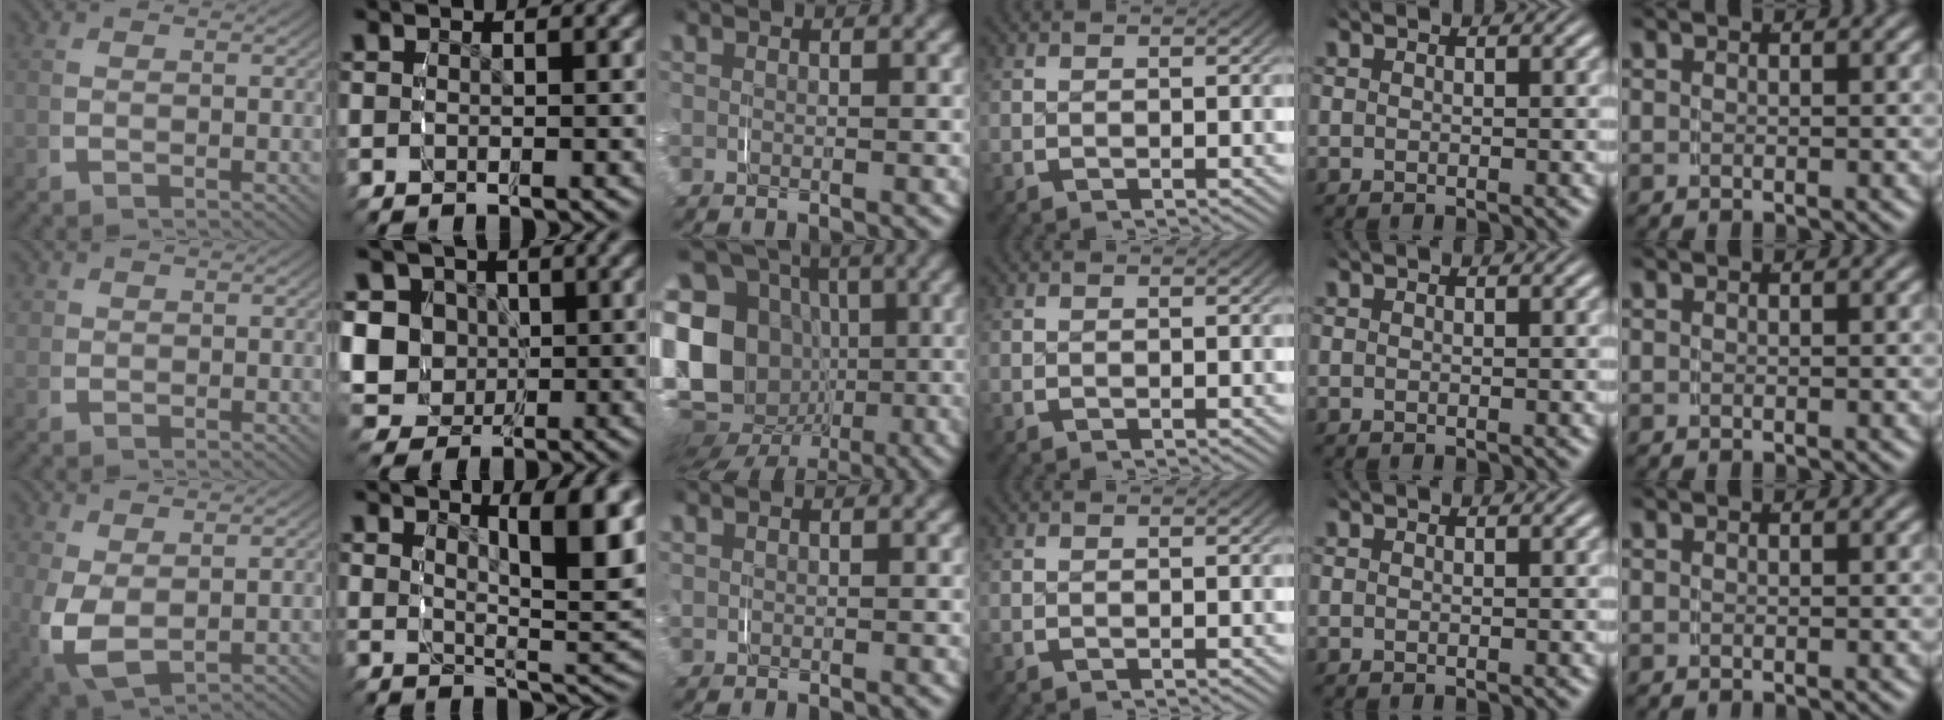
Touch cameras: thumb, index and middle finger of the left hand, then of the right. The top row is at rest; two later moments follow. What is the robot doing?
{"motion": "grasp_and_lifting", "object": "paper towel"}